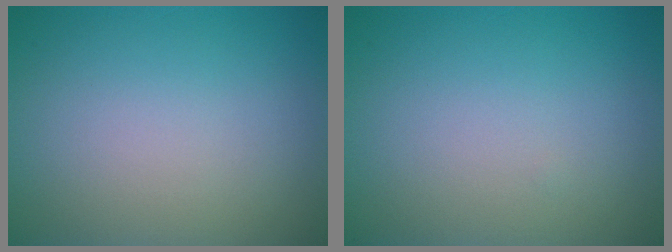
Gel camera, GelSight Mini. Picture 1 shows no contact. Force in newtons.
{"total": 0.0}